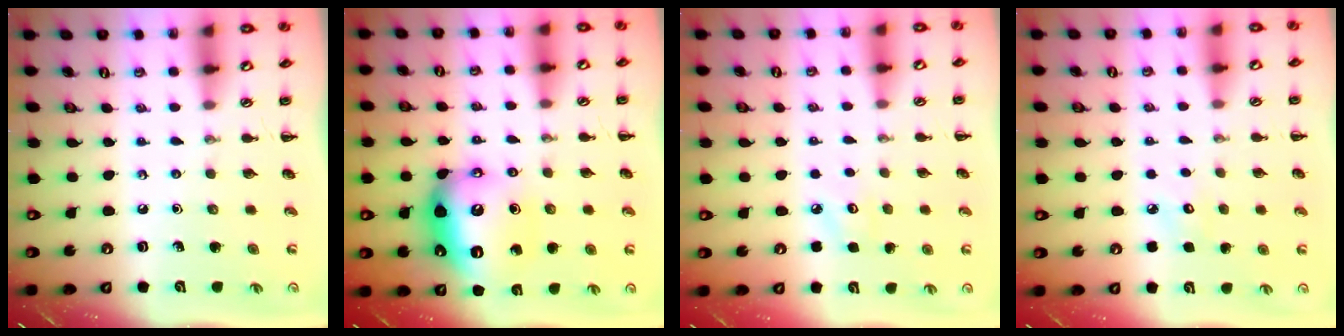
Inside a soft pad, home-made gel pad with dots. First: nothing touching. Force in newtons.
{"total": 14.1, "press": 14.0, "slide": 1.6}
{"total": 3.5, "press": 3.4, "slide": 1.0}
{"total": 5.7, "press": 5.4, "slide": 1.7}